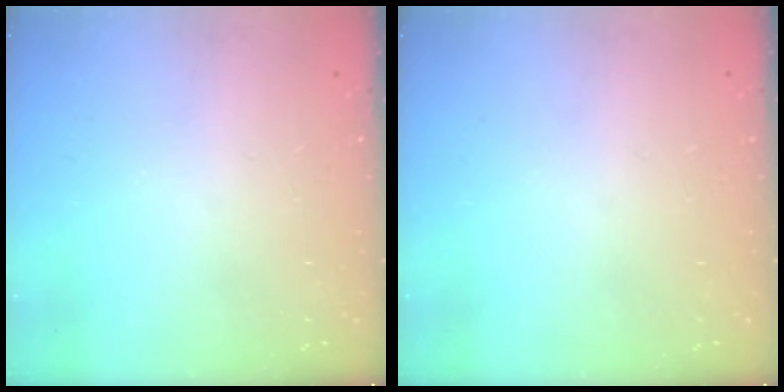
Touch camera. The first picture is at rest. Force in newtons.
{"total": 0.0}